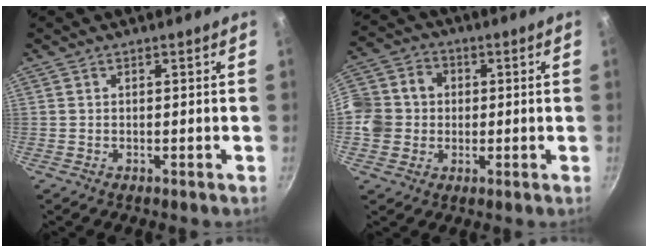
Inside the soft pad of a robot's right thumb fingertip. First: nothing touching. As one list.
[{"total": 10.6, "force": [-0.1, 9.5, 4.7], "torque": [-0.064, 0.018, -0.016]}]